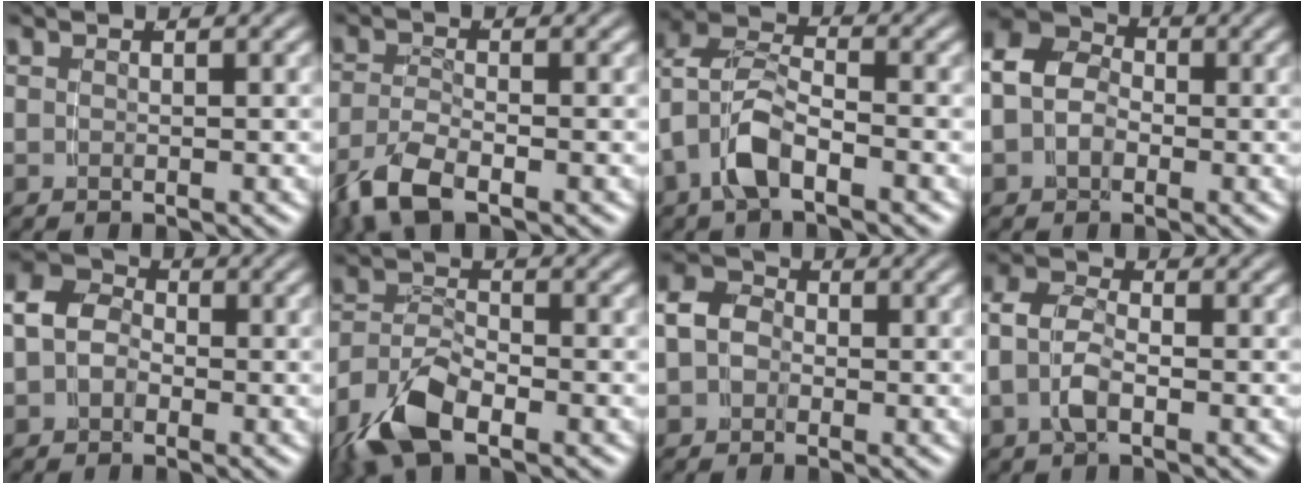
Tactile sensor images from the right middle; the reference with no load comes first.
{"total": 4.3, "force": [-2.4, 1.8, 3.0], "torque": [-0.073, -0.014, -0.036]}
{"total": 4.8, "force": [-0.1, 3.4, 3.4], "torque": [-0.083, -0.008, -0.009]}
{"total": 9.4, "force": [1.0, 7.8, 5.0], "torque": [-0.093, 0.006, -0.001]}
{"total": 7.8, "force": [0.8, 6.6, 4.0], "torque": [-0.073, 0.000, -0.001]}
{"total": 6.5, "force": [-3.4, 3.7, 4.2], "torque": [-0.088, -0.019, -0.056]}
{"total": 5.6, "force": [0.4, 5.0, 2.6], "torque": [-0.051, -0.003, -0.004]}
{"total": 5.3, "force": [-0.1, 4.0, 3.5], "torque": [-0.075, -0.003, -0.012]}